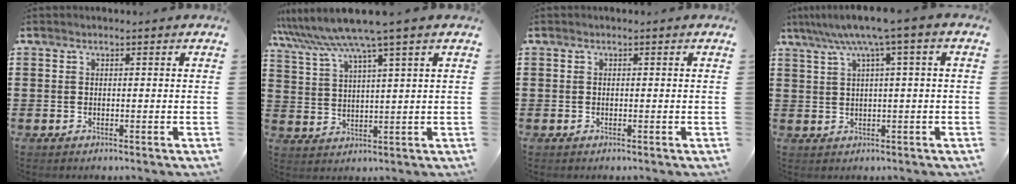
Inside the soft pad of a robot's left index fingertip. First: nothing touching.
{"total": 6.8, "force": [5.6, -0.9, 3.8], "torque": [-0.092, -0.030, 0.094]}
{"total": 0.0}
{"total": 5.2, "force": [2.1, -0.3, 4.7], "torque": [-0.095, -0.005, 0.031]}